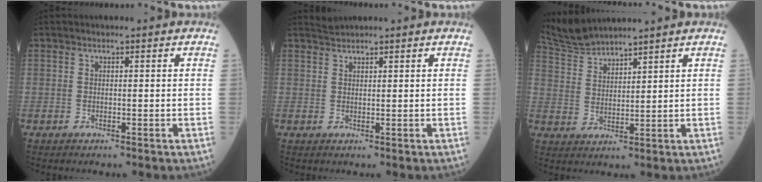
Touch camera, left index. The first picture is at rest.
{"total": 1.3, "force": [1.2, -0.4, -0.2], "torque": [-0.004, 0.009, 0.030]}
{"total": 5.6, "force": [5.6, -0.7, 0.5], "torque": [-0.029, 0.009, 0.123]}